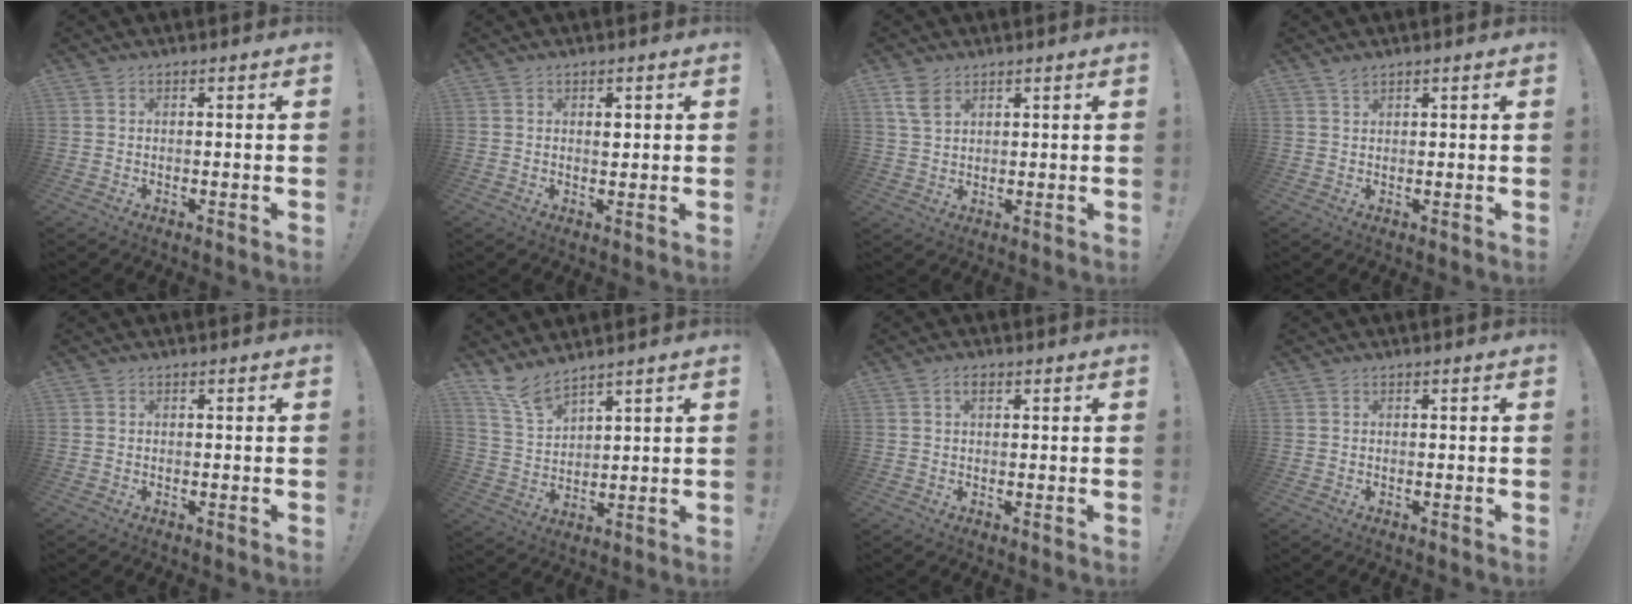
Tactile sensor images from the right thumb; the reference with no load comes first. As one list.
[{"total": 1.5, "force": [0.7, 1.0, 0.9], "torque": [0.004, -0.008, 0.007]}, {"total": 5.3, "force": [3.1, 3.0, 3.1], "torque": [-0.049, -0.011, 0.060]}, {"total": 1.6, "force": [1.3, 0.5, 0.7], "torque": [-0.007, -0.005, 0.024]}, {"total": 0.0}, {"total": 8.1, "force": [7.3, 1.8, 3.1], "torque": [-0.069, -0.048, 0.139]}, {"total": 1.9, "force": [1.0, 1.0, 1.3], "torque": [-0.014, 0.001, 0.014]}, {"total": 0.0}]